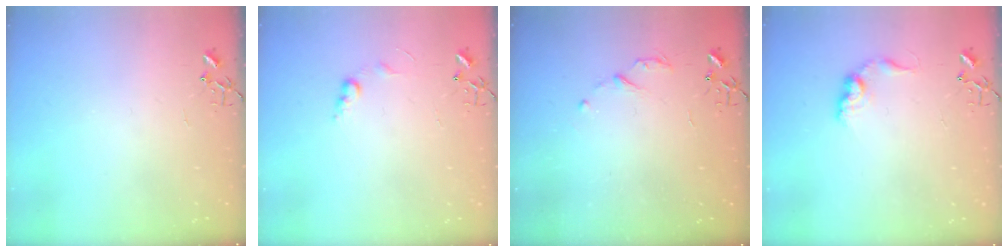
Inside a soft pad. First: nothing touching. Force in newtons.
{"total": 7.3, "press": 7.3, "slide": 0.6}
{"total": 5.2, "press": 5.2, "slide": 0.5}
{"total": 10.0, "press": 10.0, "slide": 0.2}